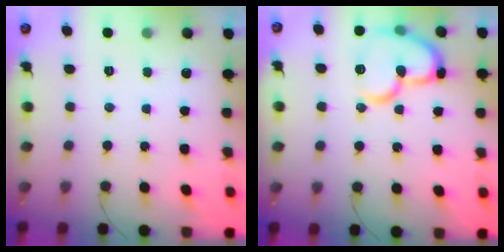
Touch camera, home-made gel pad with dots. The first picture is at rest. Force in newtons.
{"total": 15.6, "press": 15.6, "slide": 1.5}